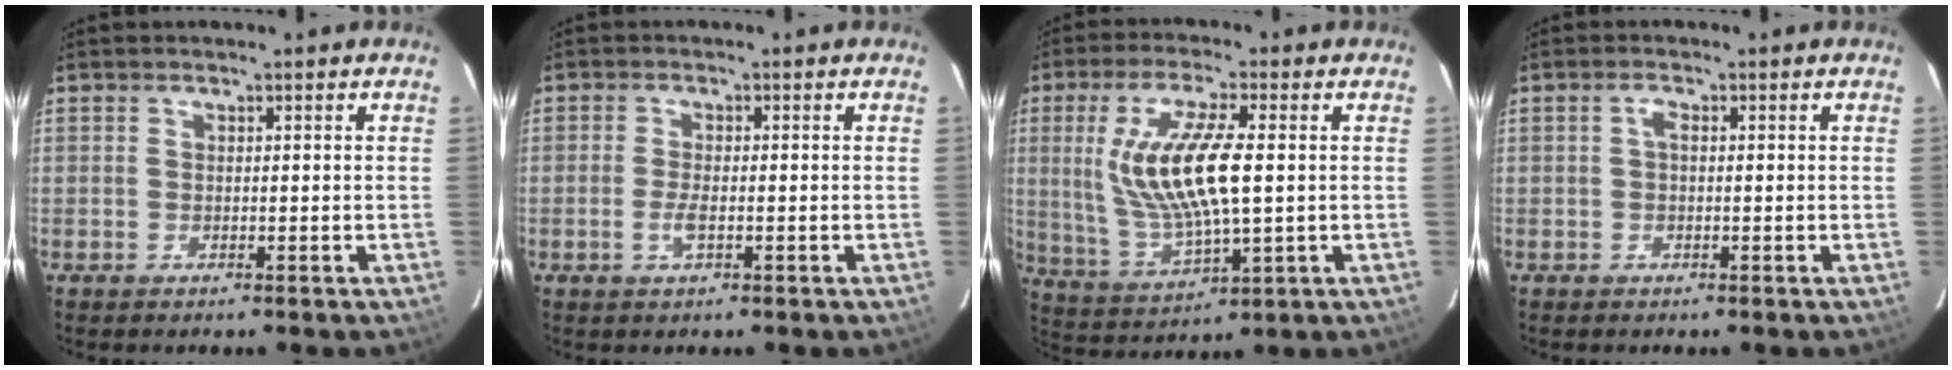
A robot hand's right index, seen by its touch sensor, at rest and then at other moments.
{"total": 2.8, "force": [-0.9, 0.8, 2.5], "torque": [-0.054, -0.003, -0.018]}
{"total": 14.9, "force": [1.5, 3.8, 14.3], "torque": [-0.281, -0.008, 0.041]}
{"total": 1.2, "force": [0.1, 0.6, 1.1], "torque": [-0.022, 0.007, -0.001]}